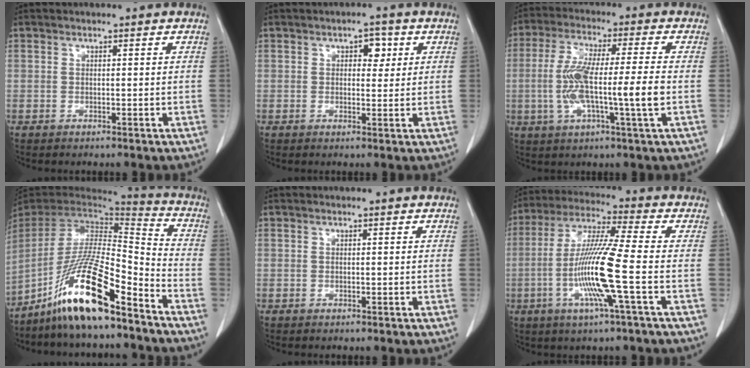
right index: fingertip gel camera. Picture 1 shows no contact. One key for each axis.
{"total": 2.9, "fx": 1.1, "fy": 1.7, "fz": 2.1, "tx": -0.024, "ty": 0.006, "tz": 0.014}
{"total": 11.9, "fx": -1.7, "fy": 0.3, "fz": 11.8, "tx": -0.233, "ty": 0.001, "tz": -0.035}
{"total": 17.8, "fx": -12.2, "fy": 1.8, "fz": 12.8, "tx": -0.268, "ty": -0.015, "tz": -0.225}
{"total": 0.0}
{"total": 12.9, "fx": -3.0, "fy": -1.0, "fz": 12.5, "tx": -0.254, "ty": -0.012, "tz": -0.068}